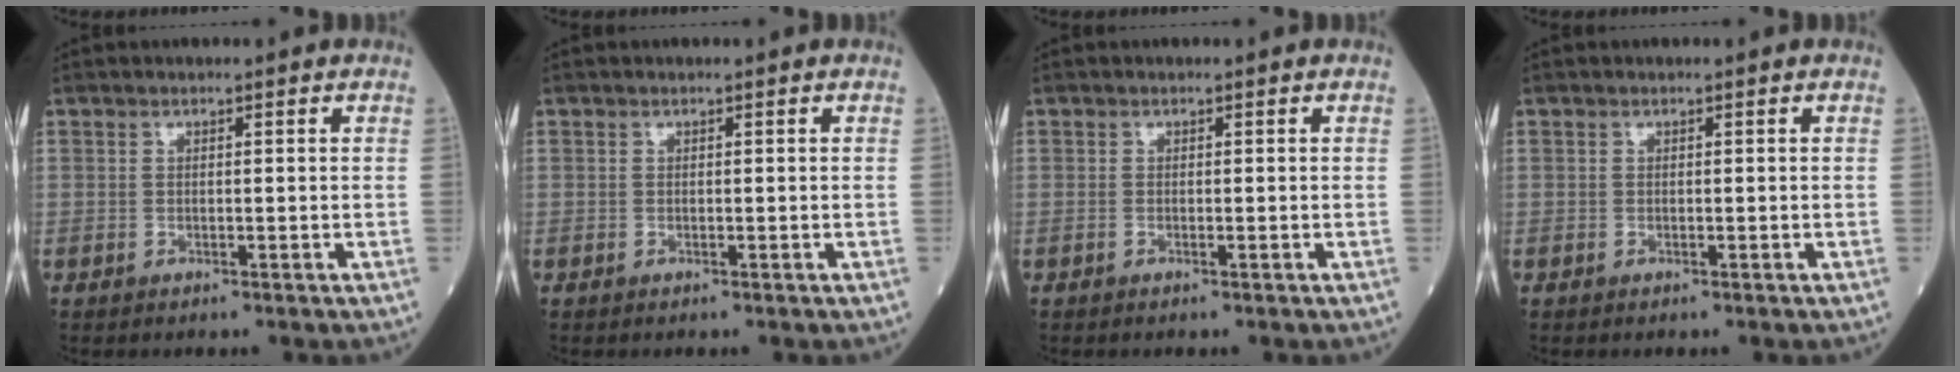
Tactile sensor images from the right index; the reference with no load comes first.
{"total": 0.0}
{"total": 0.0}
{"total": 0.0}